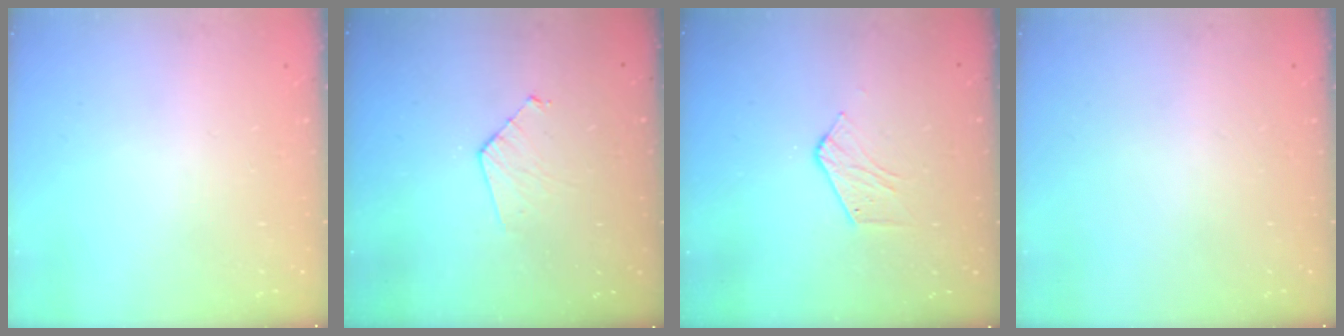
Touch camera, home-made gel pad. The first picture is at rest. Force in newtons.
{"total": 5.8, "press": 5.8, "slide": 0.5}
{"total": 3.8, "press": 3.8, "slide": 0.3}
{"total": 0.0}